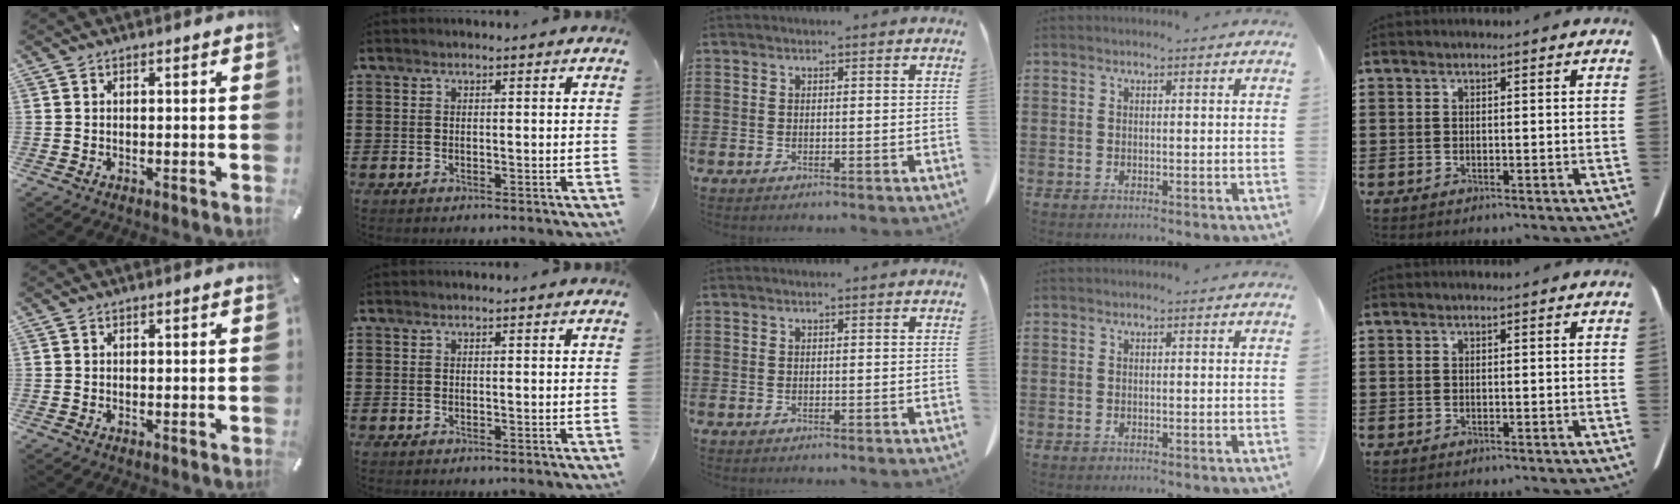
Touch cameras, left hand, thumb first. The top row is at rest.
{}